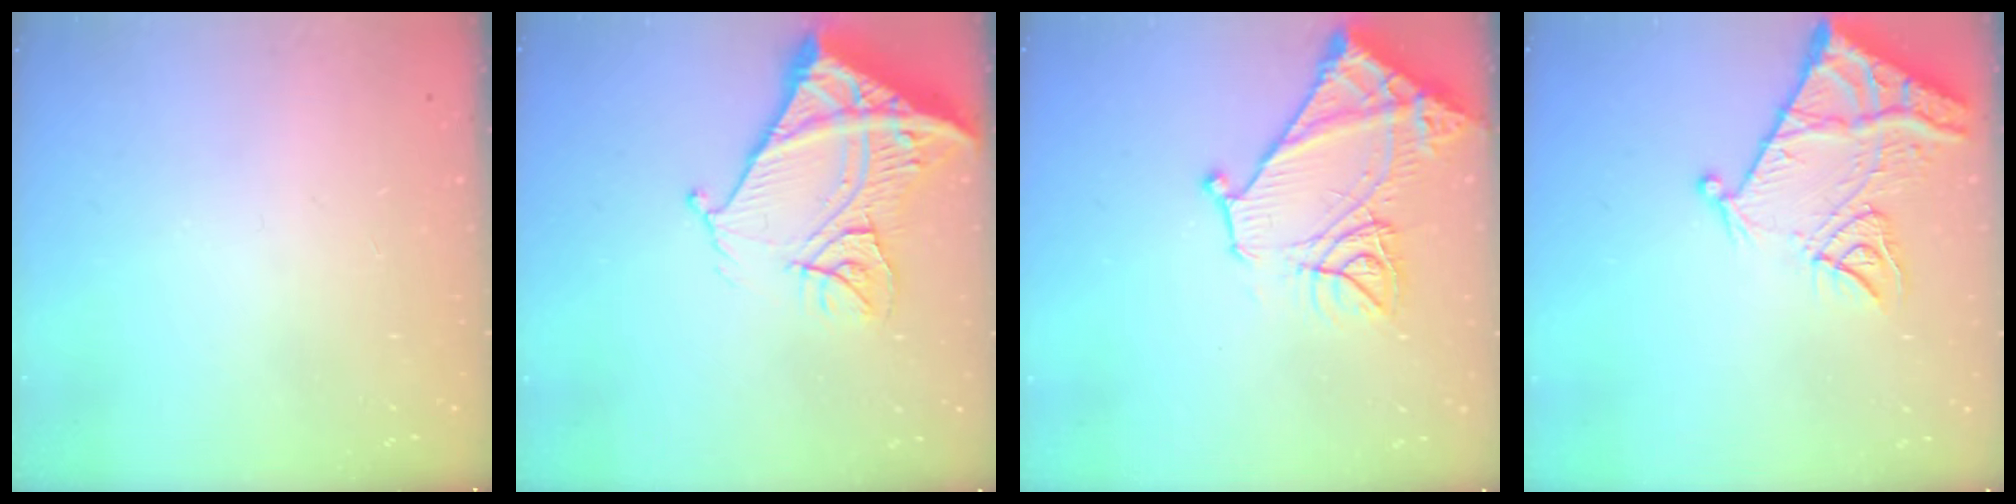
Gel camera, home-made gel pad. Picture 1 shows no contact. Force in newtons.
{"total": 17.6, "press": 17.4, "slide": 2.1}
{"total": 15.8, "press": 15.7, "slide": 1.5}
{"total": 12.8, "press": 12.7, "slide": 1.2}